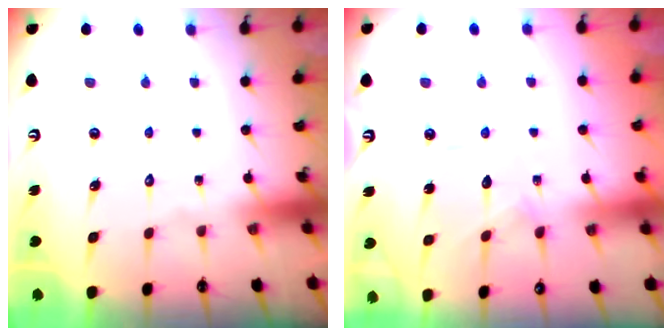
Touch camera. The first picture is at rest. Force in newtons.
{"total": 9.3, "press": 9.2, "slide": 0.5}